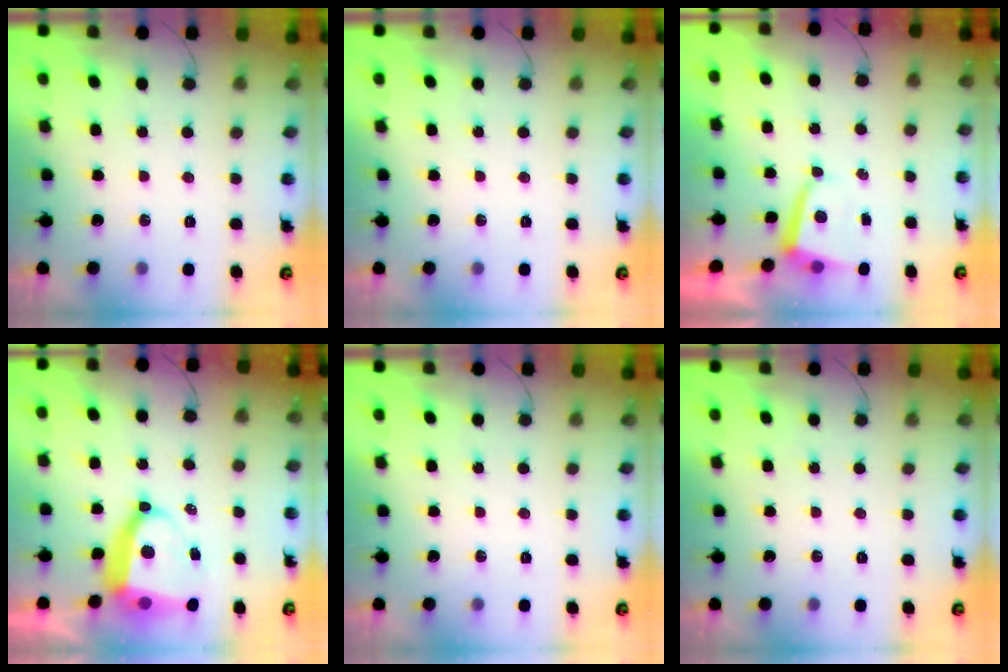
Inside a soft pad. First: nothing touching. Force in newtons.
{"total": 0.0}
{"total": 2.6, "press": 2.6, "slide": 0.4}
{"total": 9.9, "press": 9.8, "slide": 1.3}
{"total": 0.0}
{"total": 0.0}